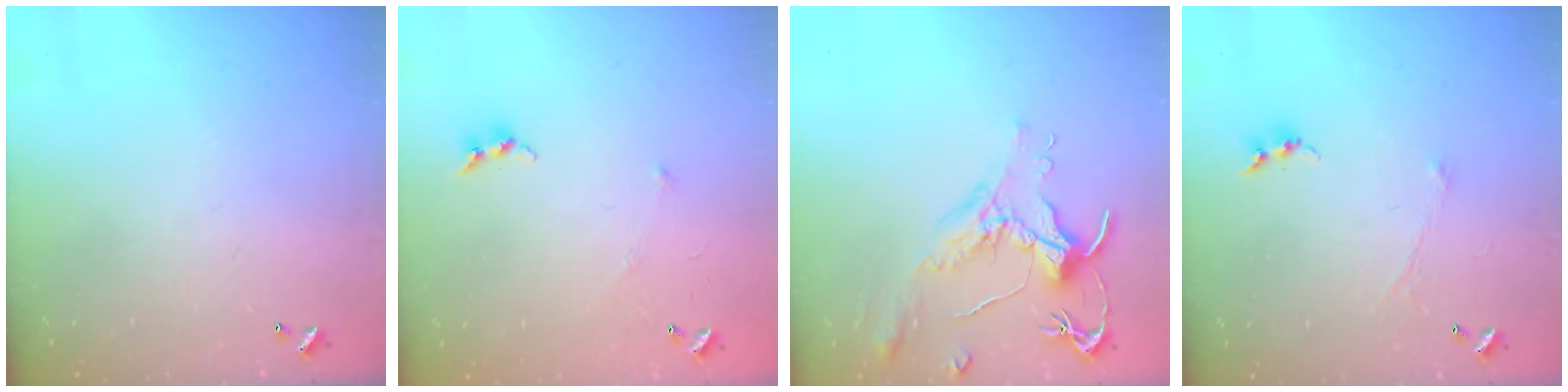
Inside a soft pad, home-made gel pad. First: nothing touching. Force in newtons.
{"total": 6.2, "press": 6.2, "slide": 0.4}
{"total": 1.6, "press": 1.4, "slide": 0.7}
{"total": 0.0}